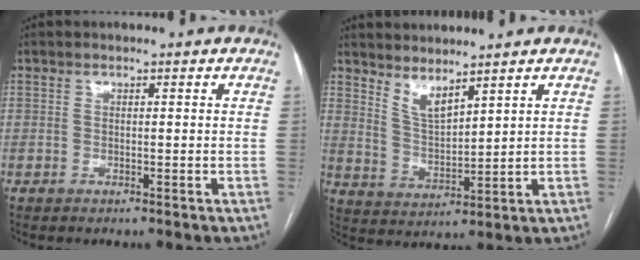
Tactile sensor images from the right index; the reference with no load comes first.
{"total": 4.9, "force": [4.1, 0.9, 2.5], "torque": [-0.054, -0.014, 0.093]}